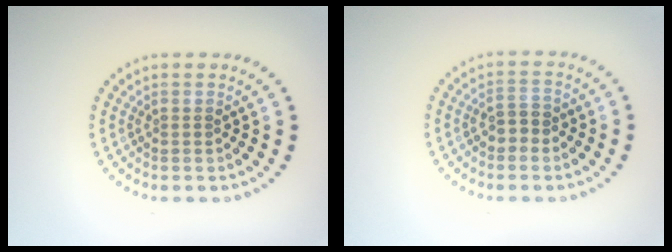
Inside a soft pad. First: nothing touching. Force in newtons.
{"total": 1.9, "press": 1.8, "slide": 0.5}